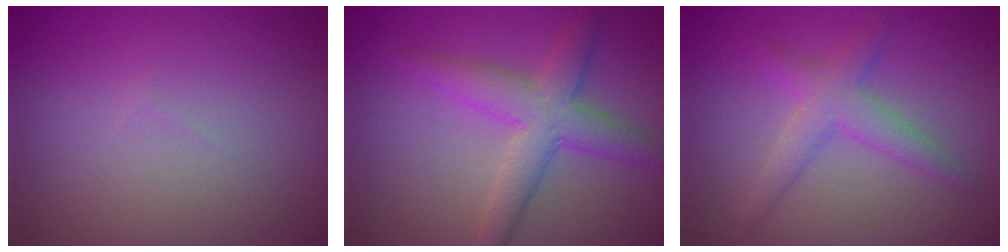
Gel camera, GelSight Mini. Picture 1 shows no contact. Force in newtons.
{"total": 4.6, "press": 4.6, "slide": 0.1}
{"total": 2.9, "press": 2.9, "slide": 0.1}